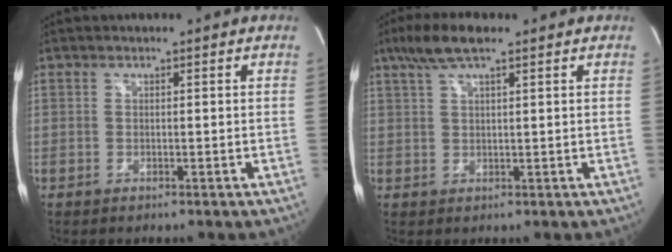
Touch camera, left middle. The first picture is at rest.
{"total": 5.9, "force": [3.9, 0.9, 4.3], "torque": [-0.095, 0.019, 0.075]}